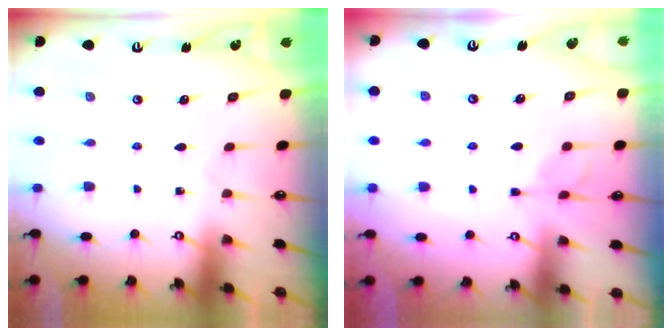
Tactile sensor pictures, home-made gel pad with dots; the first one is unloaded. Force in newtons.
{"total": 2.1, "press": 2.0, "slide": 0.8}